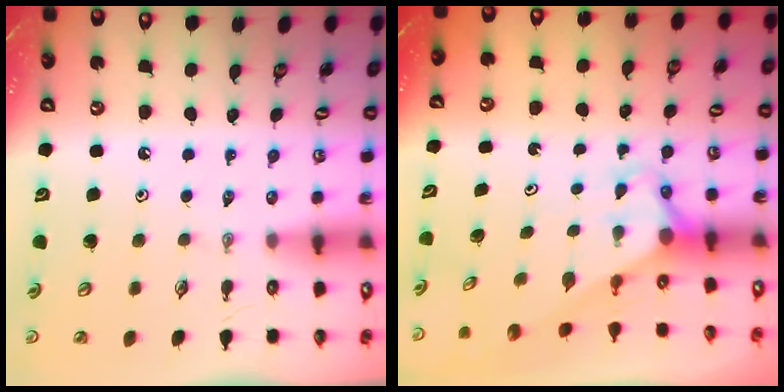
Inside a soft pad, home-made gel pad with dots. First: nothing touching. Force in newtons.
{"total": 2.8, "press": 2.8, "slide": 0.0}